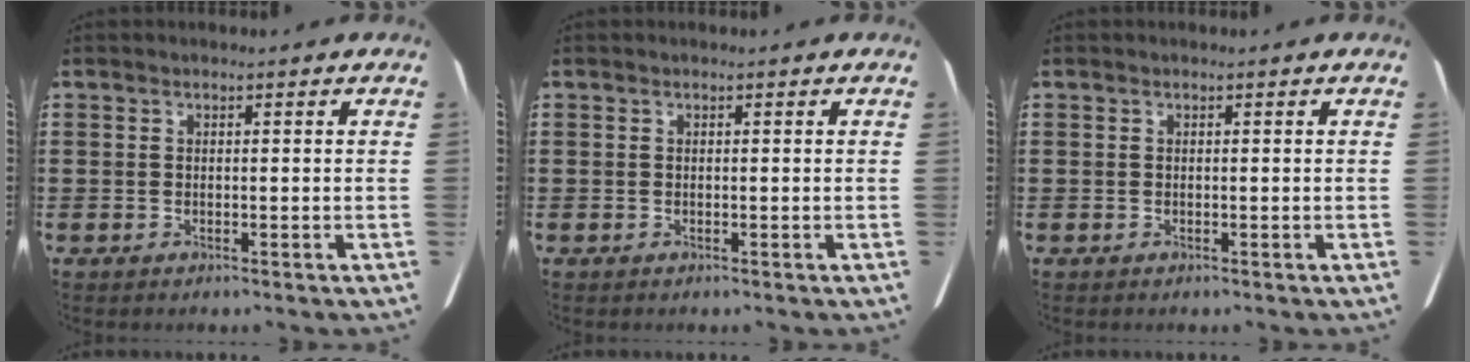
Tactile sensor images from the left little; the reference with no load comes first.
{"total": 0.0}
{"total": 0.0}